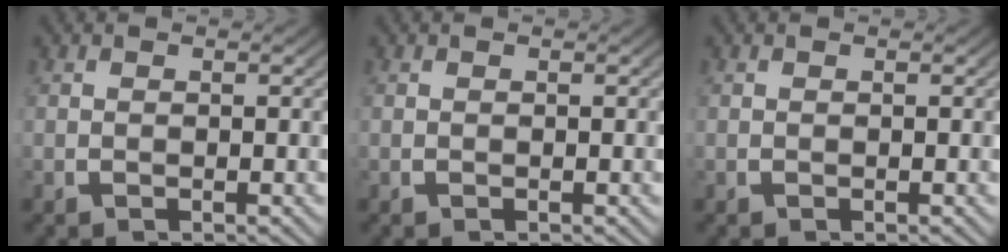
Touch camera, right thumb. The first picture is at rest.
{"total": 0.0}
{"total": 0.0}